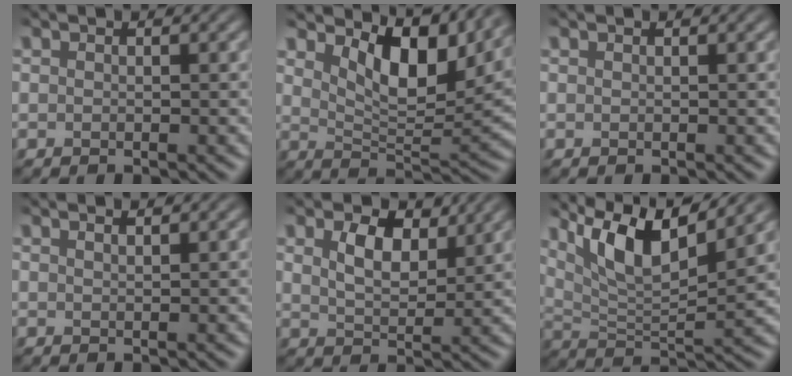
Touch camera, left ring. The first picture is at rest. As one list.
[{"total": 7.6, "force": [4.4, 3.3, 5.3], "torque": [-0.084, -0.008, 0.067]}, {"total": 0.0}, {"total": 1.1, "force": [0.9, 0.3, 0.6], "torque": [-0.004, -0.001, 0.009]}, {"total": 4.2, "force": [2.2, 2.3, 2.8], "torque": [-0.058, 0.000, 0.037]}, {"total": 7.7, "force": [4.8, 1.9, 5.7], "torque": [-0.104, 0.001, 0.090]}]